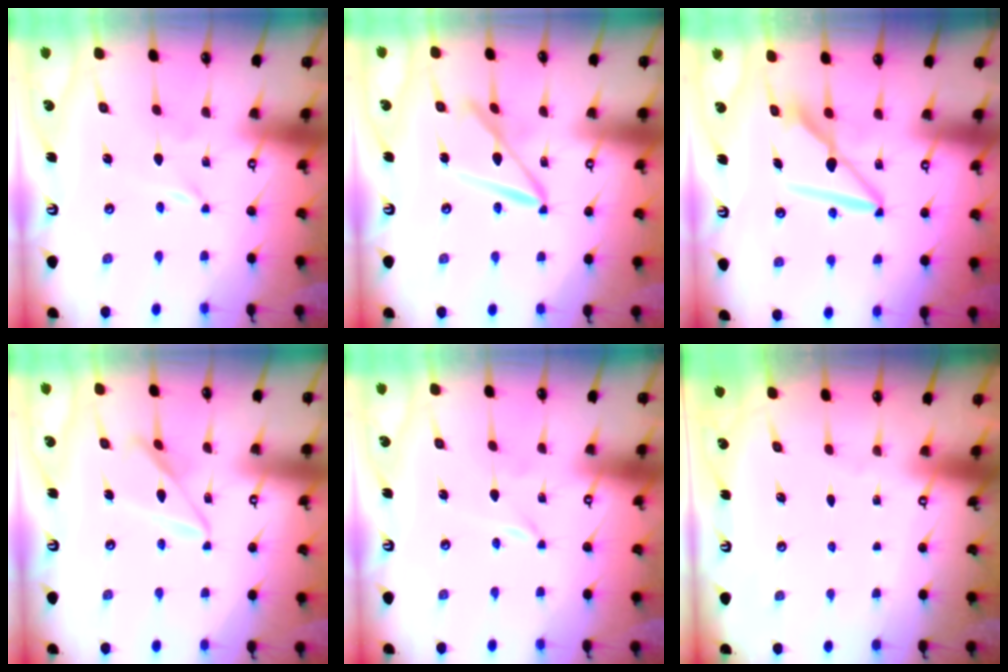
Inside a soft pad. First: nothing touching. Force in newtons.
{"total": 10.4, "press": 10.3, "slide": 1.1}
{"total": 11.0, "press": 10.9, "slide": 0.6}
{"total": 10.4, "press": 10.3, "slide": 0.8}
{"total": 0.0}
{"total": 0.0}